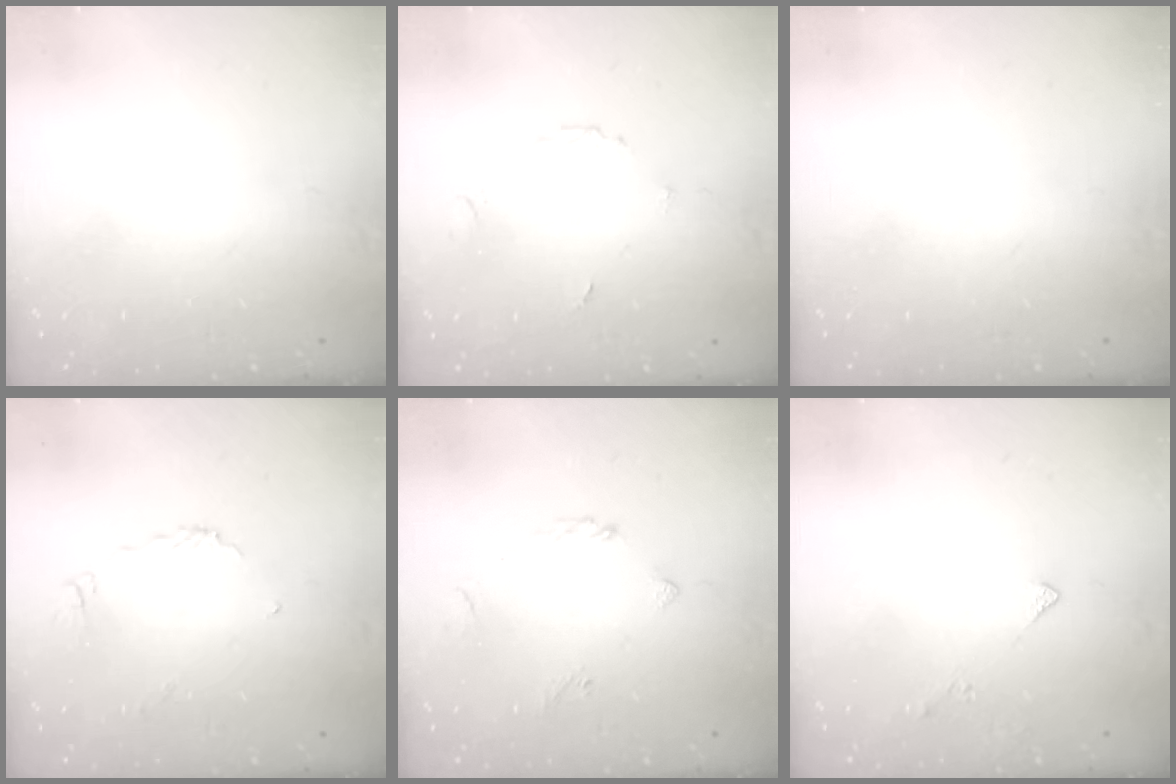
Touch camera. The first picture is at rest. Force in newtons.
{"total": 3.8, "press": 3.8, "slide": 0.4}
{"total": 0.0}
{"total": 6.3, "press": 6.3, "slide": 0.3}
{"total": 2.8, "press": 2.7, "slide": 0.6}
{"total": 2.8, "press": 2.8, "slide": 0.5}